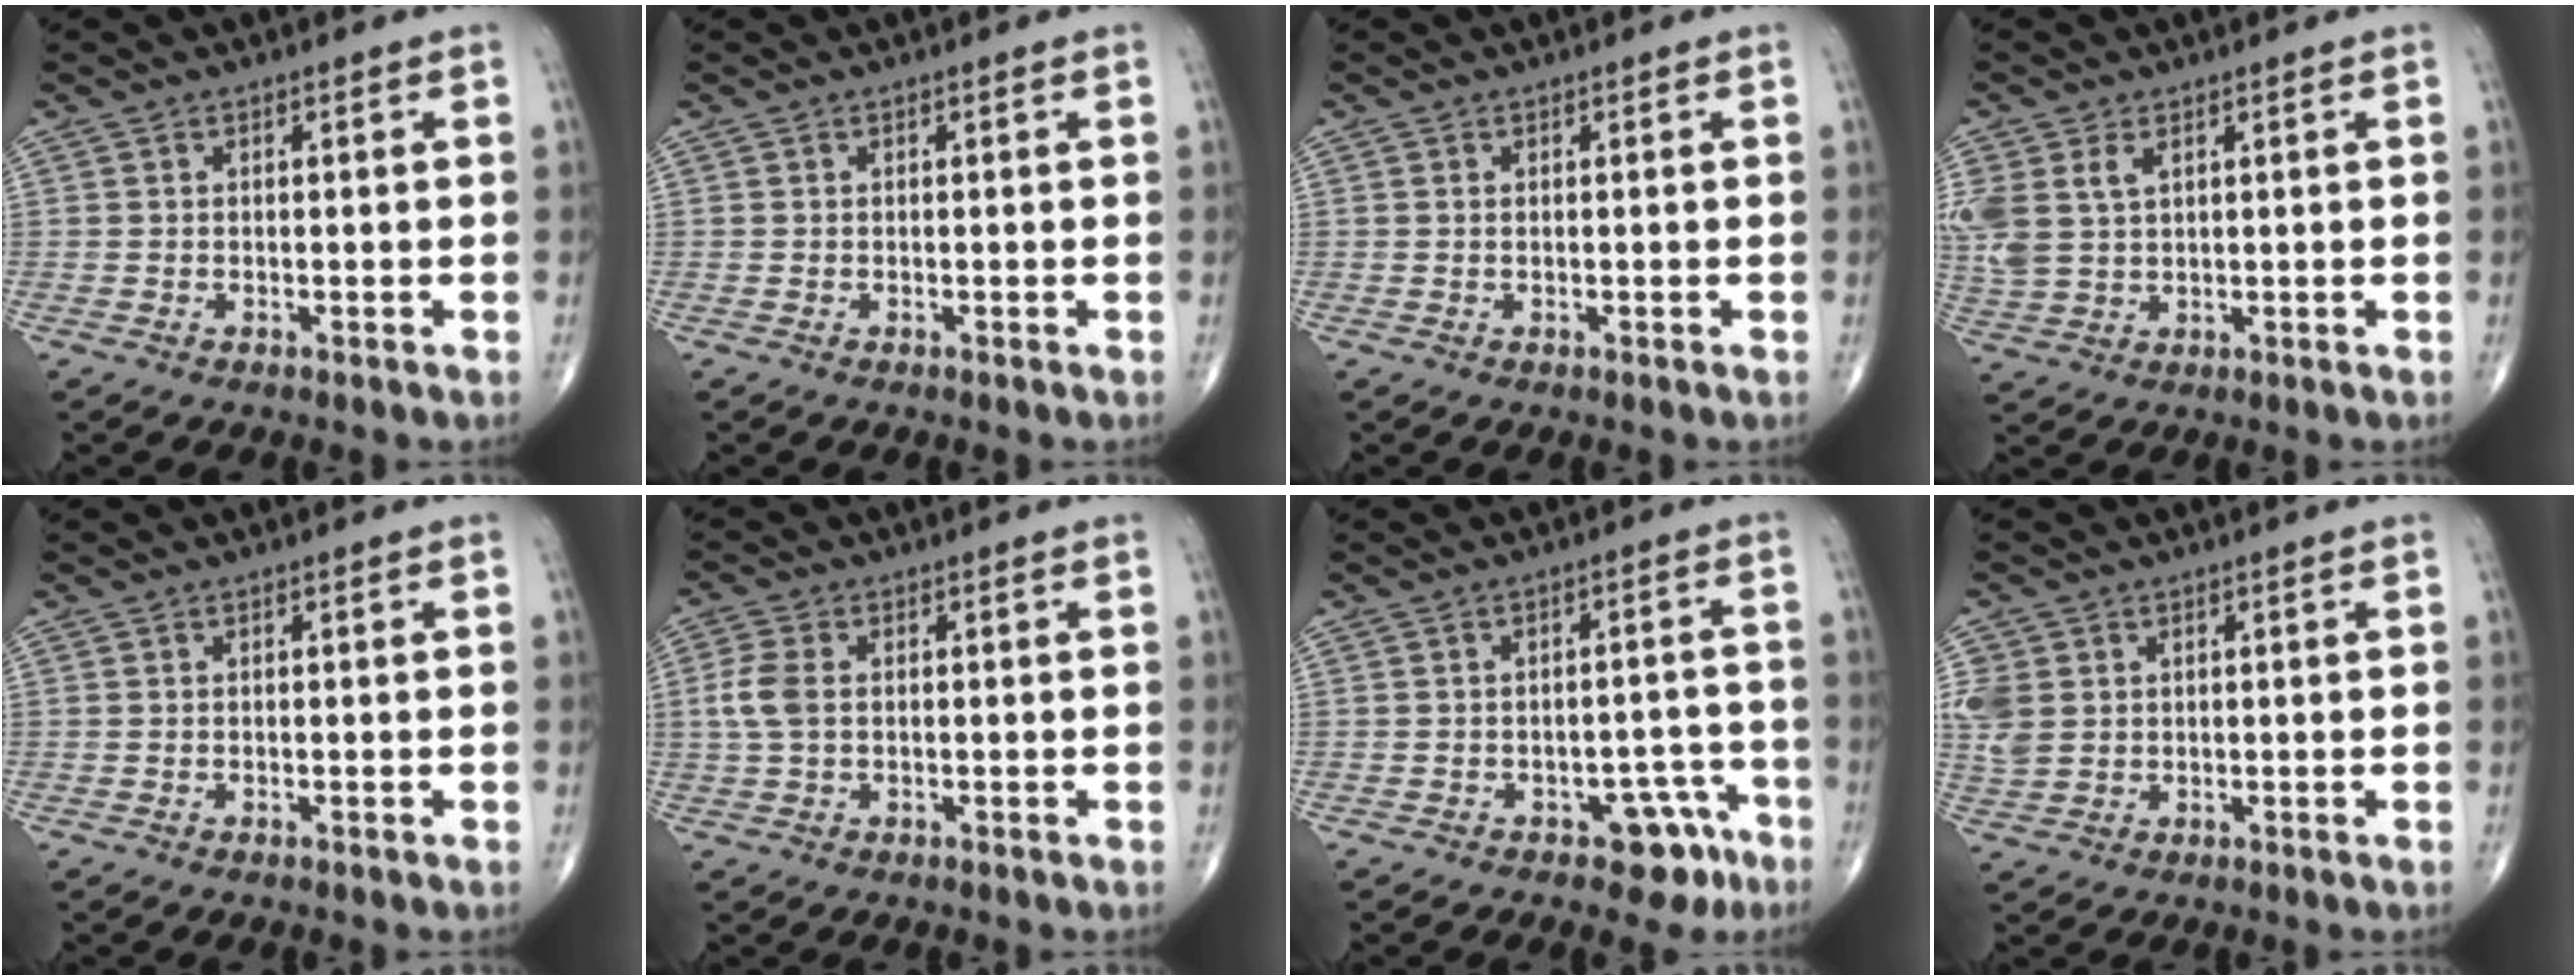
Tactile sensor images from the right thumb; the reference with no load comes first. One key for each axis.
{"total": 0.0}
{"total": 0.0}
{"total": 8.6, "fx": 2.8, "fy": 5.5, "fz": 5.9, "tx": -0.148, "ty": 0.003, "tz": 0.068}
{"total": 0.0}
{"total": 4.6, "fx": 0.3, "fy": 2.9, "fz": 3.6, "tx": -0.094, "ty": 0.006, "tz": 0.002}
{"total": 6.7, "fx": -4.0, "fy": 3.8, "fz": 3.7, "tx": -0.013, "ty": 0.037, "tz": -0.048}
{"total": 6.4, "fx": 1.3, "fy": 5.3, "fz": 3.3, "tx": -0.075, "ty": -0.001, "tz": 0.034}